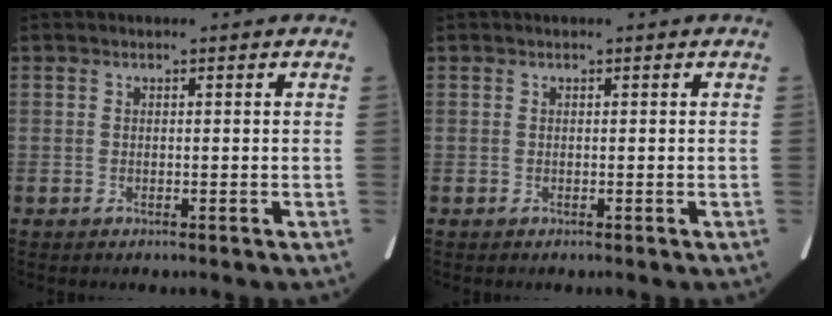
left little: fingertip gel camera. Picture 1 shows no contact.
{"total": 0.0}